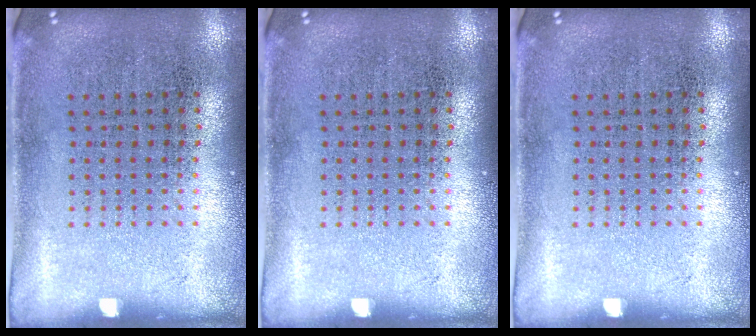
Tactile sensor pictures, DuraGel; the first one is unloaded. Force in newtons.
{"total": 0.0}
{"total": 0.0}